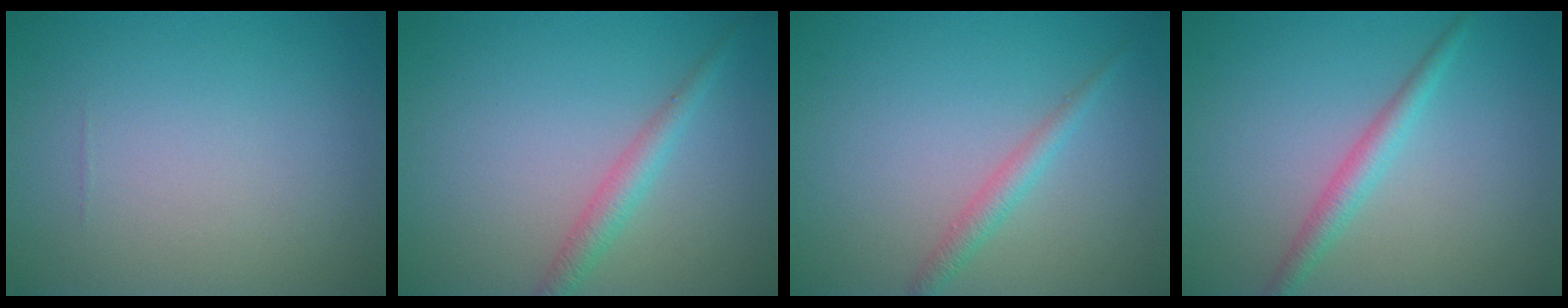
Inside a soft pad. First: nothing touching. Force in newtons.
{"total": 2.1, "press": 2.1, "slide": 0.1}
{"total": 1.7, "press": 1.7, "slide": 0.1}
{"total": 2.2, "press": 2.2, "slide": 0.0}